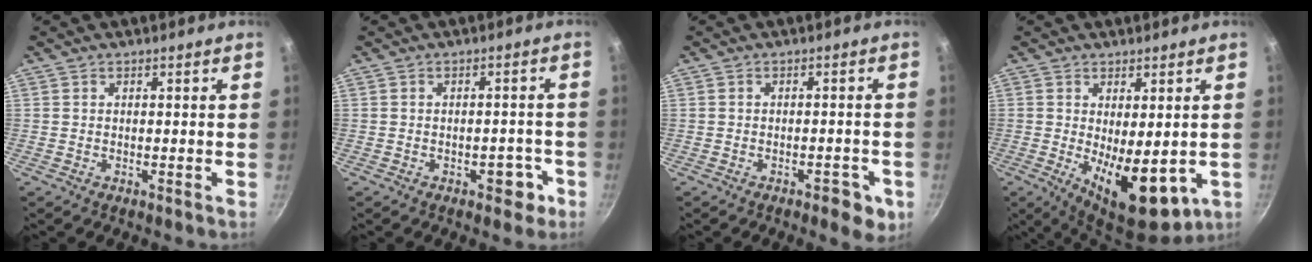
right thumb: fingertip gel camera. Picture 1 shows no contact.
{"total": 3.8, "force": [-1.9, 2.3, 2.3], "torque": [-0.005, 0.021, -0.016]}
{"total": 5.1, "force": [-2.3, 2.4, 3.8], "torque": [-0.030, 0.017, -0.021]}
{"total": 12.5, "force": [-1.8, 5.5, 11.0], "torque": [-0.138, -0.020, -0.010]}